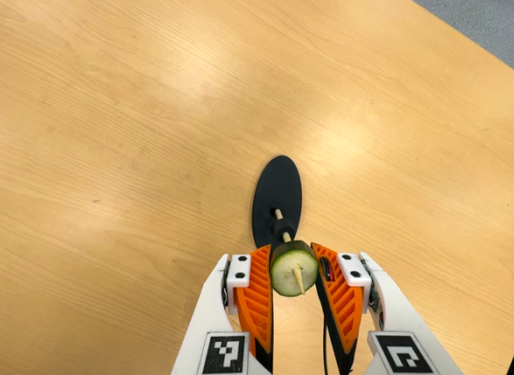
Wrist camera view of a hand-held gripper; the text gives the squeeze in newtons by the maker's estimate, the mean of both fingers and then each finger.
{"total": 8.7, "left": 8.9, "right": 8.6}